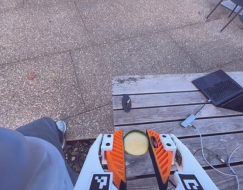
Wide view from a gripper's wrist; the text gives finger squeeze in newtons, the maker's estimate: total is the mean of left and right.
{"total": 7.6, "left": 7.1, "right": 8.1}